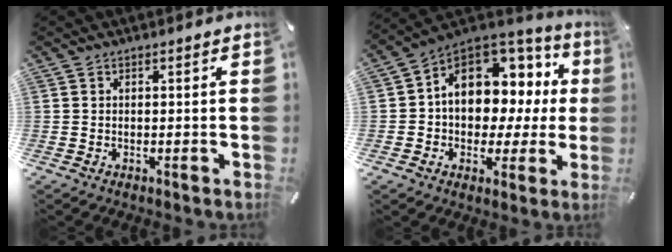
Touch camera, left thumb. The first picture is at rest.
{"total": 11.5, "force": [3.1, 9.3, 6.0], "torque": [-0.087, -0.035, 0.060]}